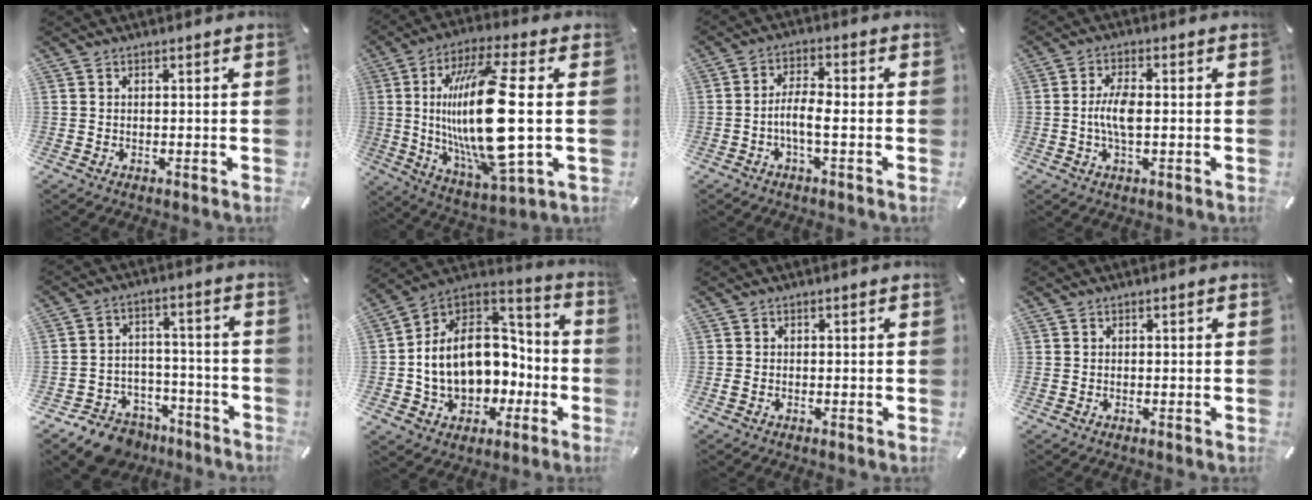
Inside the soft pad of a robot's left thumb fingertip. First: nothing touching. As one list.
[{"total": 25.4, "force": [1.1, 7.7, 24.2], "torque": [-0.507, -0.028, 0.008]}, {"total": 6.2, "force": [-1.9, 2.0, 5.6], "torque": [-0.102, 0.007, -0.034]}, {"total": 5.9, "force": [-0.4, 2.3, 5.4], "torque": [-0.118, -0.001, -0.014]}, {"total": 9.6, "force": [-7.5, 5.7, 1.9], "torque": [-0.020, 0.049, -0.132]}, {"total": 18.6, "force": [-1.7, 14.7, 11.3], "torque": [-0.212, -0.007, -0.018]}, {"total": 0.8, "force": [-0.3, 0.3, 0.7], "torque": [-0.013, -0.001, -0.006]}, {"total": 0.0}]